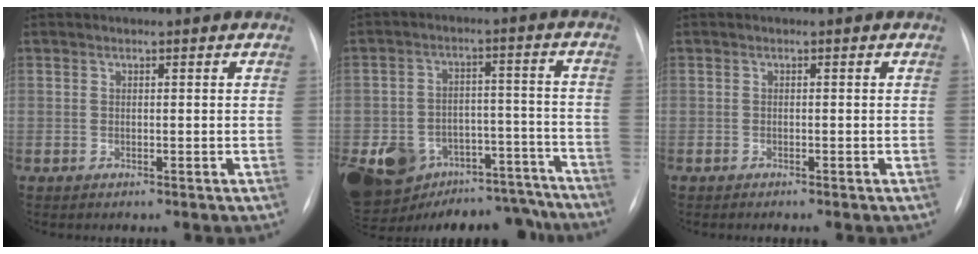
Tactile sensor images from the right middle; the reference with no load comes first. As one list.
[{"total": 22.9, "force": [-18.5, 11.2, 7.6], "torque": [-0.145, 0.028, -0.248]}, {"total": 0.7, "force": [-0.6, 0.0, 0.4], "torque": [-0.009, -0.002, -0.009]}]